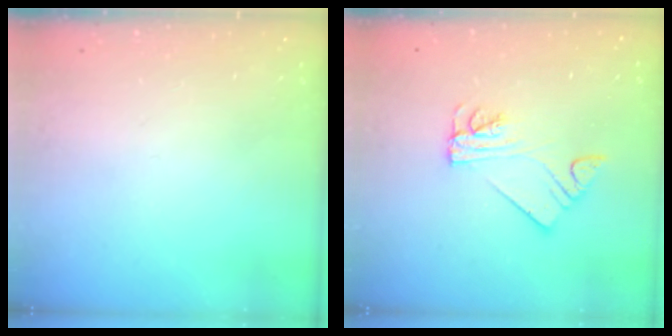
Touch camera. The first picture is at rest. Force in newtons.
{"total": 5.9, "press": 5.9, "slide": 0.7}